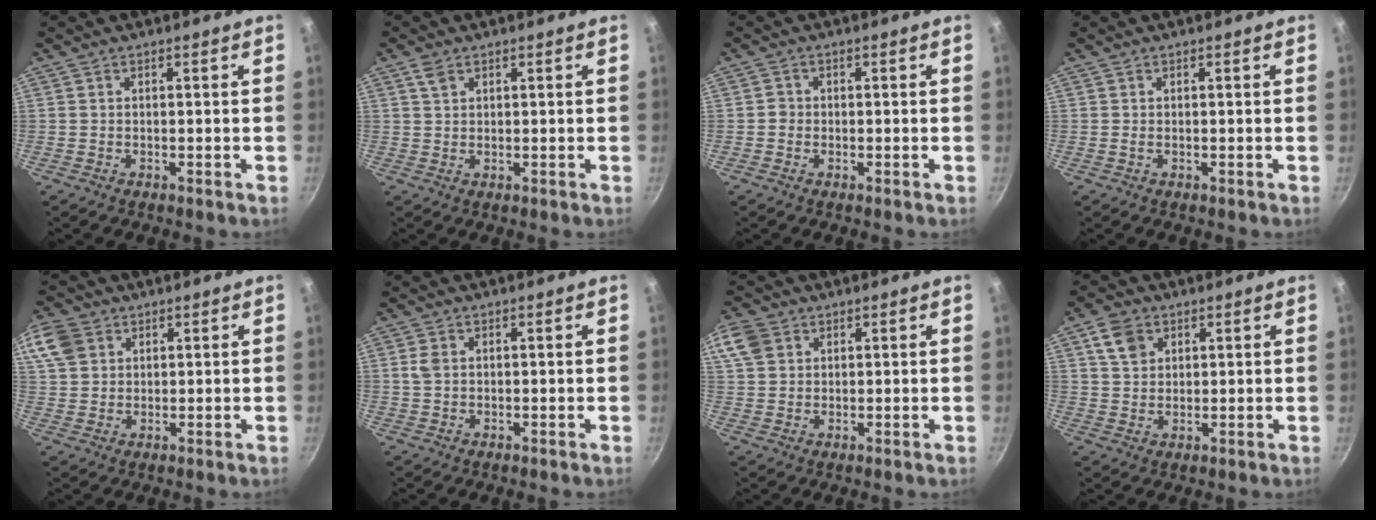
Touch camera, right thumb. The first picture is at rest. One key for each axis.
{"total": 2.4, "fx": 1.3, "fy": 1.5, "fz": 1.3, "tx": -0.018, "ty": -0.002, "tz": 0.027}
{"total": 1.3, "fx": -0.5, "fy": 1.2, "fz": 0.3, "tx": 0.002, "ty": 0.005, "tz": -0.011}
{"total": 0.0}
{"total": 10.9, "fx": 4.7, "fy": 8.5, "fz": 5.1, "tx": -0.115, "ty": 0.015, "tz": 0.093}
{"total": 2.1, "fx": 0.4, "fy": 1.6, "fz": 1.3, "tx": -0.022, "ty": 0.004, "tz": 0.008}
{"total": 8.4, "fx": 3.5, "fy": 6.5, "fz": 4.0, "tx": -0.084, "ty": 0.010, "tz": 0.066}
{"total": 5.9, "fx": 2.6, "fy": 4.4, "fz": 3.0, "tx": -0.037, "ty": -0.002, "tz": 0.048}